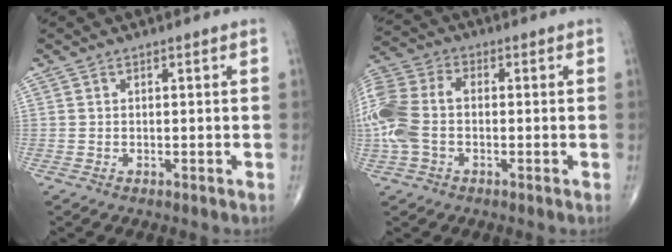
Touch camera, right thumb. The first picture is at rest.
{"total": 13.0, "force": [-1.1, 8.5, 9.9], "torque": [-0.249, 0.028, -0.025]}